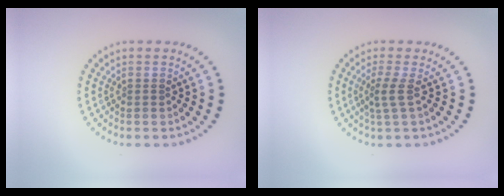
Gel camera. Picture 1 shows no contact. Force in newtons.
{"total": 1.9, "press": 1.2, "slide": 1.5}